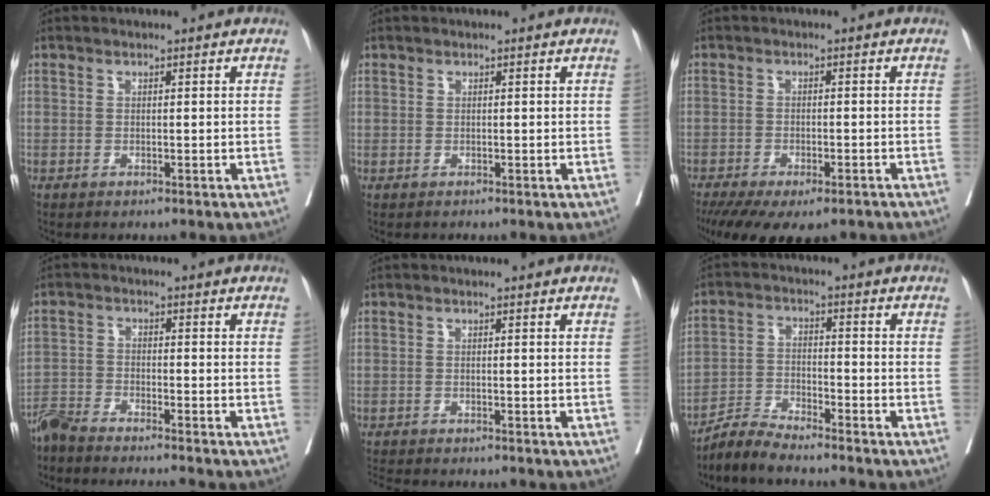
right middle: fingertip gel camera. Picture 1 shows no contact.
{"total": 0.6, "force": [0.0, 0.6, -0.1], "torque": [0.010, 0.005, -0.003]}
{"total": 13.4, "force": [-10.1, 4.6, 7.6], "torque": [-0.151, -0.025, -0.143]}
{"total": 8.1, "force": [-7.5, -0.5, 2.9], "torque": [-0.036, -0.016, -0.127]}
{"total": 6.3, "force": [-5.8, 0.9, 2.3], "torque": [-0.031, -0.009, -0.090]}
{"total": 5.3, "force": [-5.2, 0.1, 1.0], "torque": [-0.019, -0.010, -0.099]}